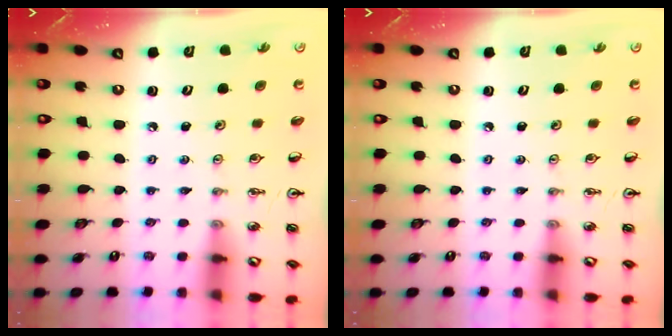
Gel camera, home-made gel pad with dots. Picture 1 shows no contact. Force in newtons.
{"total": 0.0}